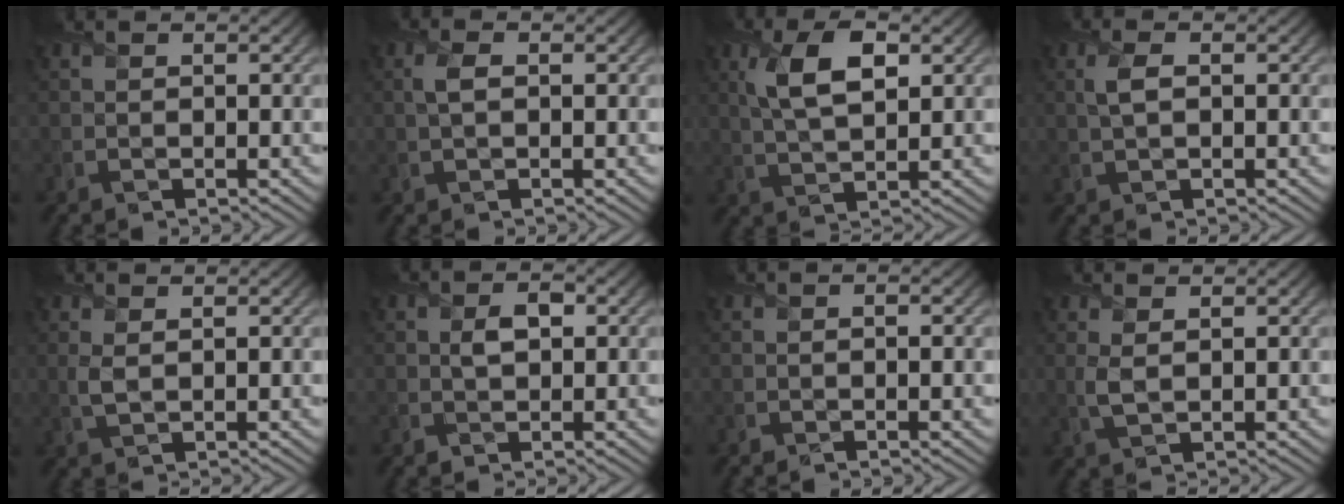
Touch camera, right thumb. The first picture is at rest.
{"total": 1.8, "force": [0.2, 0.8, 1.6], "torque": [-0.040, 0.004, 0.003]}
{"total": 6.5, "force": [2.1, 2.8, 5.6], "torque": [-0.116, 0.003, 0.040]}
{"total": 2.3, "force": [0.4, 0.9, 2.0], "torque": [-0.050, 0.004, 0.007]}
{"total": 1.7, "force": [0.6, 0.6, 1.4], "torque": [-0.038, -0.001, 0.016]}
{"total": 2.4, "force": [0.3, 1.5, 1.8], "torque": [-0.034, 0.000, 0.005]}
{"total": 1.0, "force": [-0.2, 0.4, 0.9], "torque": [-0.015, -0.003, -0.003]}
{"total": 2.0, "force": [0.7, 0.7, 1.7], "torque": [-0.045, -0.001, 0.017]}